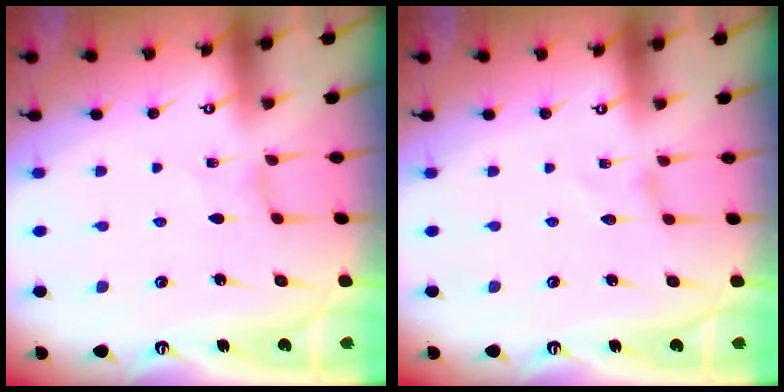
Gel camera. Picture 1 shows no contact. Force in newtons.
{"total": 0.0}